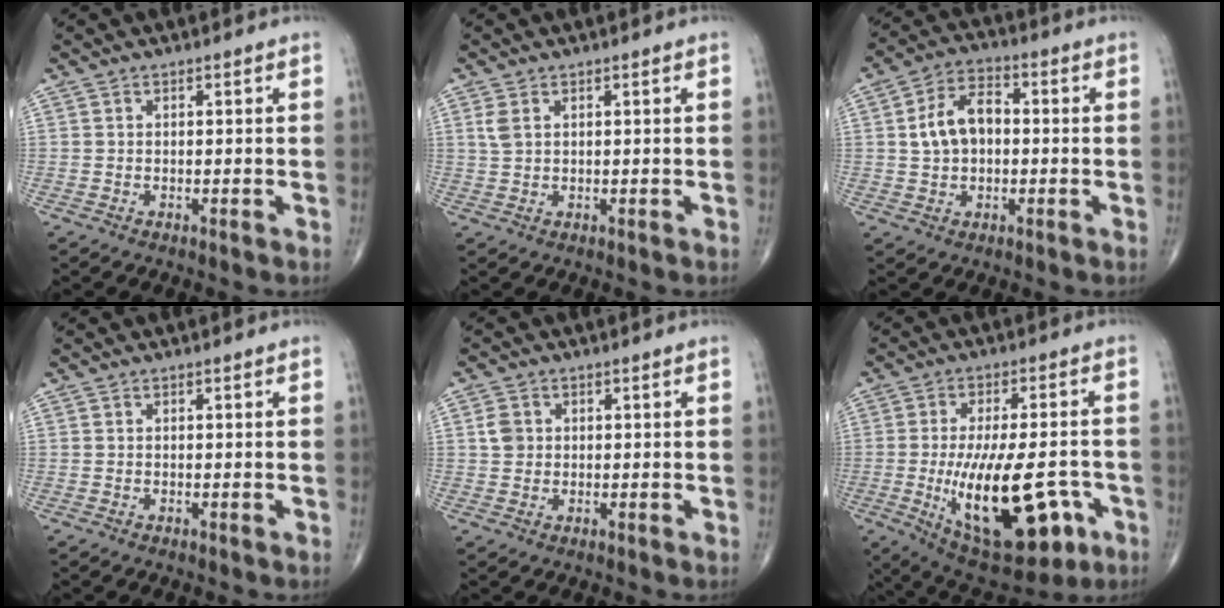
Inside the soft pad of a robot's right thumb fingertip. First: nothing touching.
{"total": 2.2, "force": [0.9, 1.3, 1.6], "torque": [-0.037, 0.006, 0.025]}
{"total": 9.0, "force": [0.5, 5.9, 6.7], "torque": [-0.108, 0.023, 0.001]}
{"total": 0.0}
{"total": 2.9, "force": [0.5, 2.5, 1.3], "torque": [-0.014, 0.003, 0.009]}
{"total": 22.2, "force": [-6.3, 9.6, 19.0], "torque": [-0.300, 0.001, -0.073]}